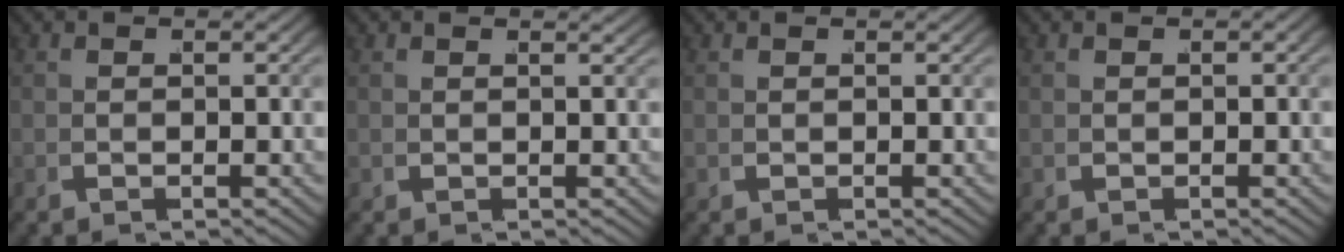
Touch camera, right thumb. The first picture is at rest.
{"total": 1.1, "force": [0.4, -0.9, -0.5], "torque": [0.013, 0.003, 0.010]}
{"total": 0.6, "force": [0.1, -0.6, -0.2], "torque": [0.009, 0.001, 0.006]}
{"total": 0.0}